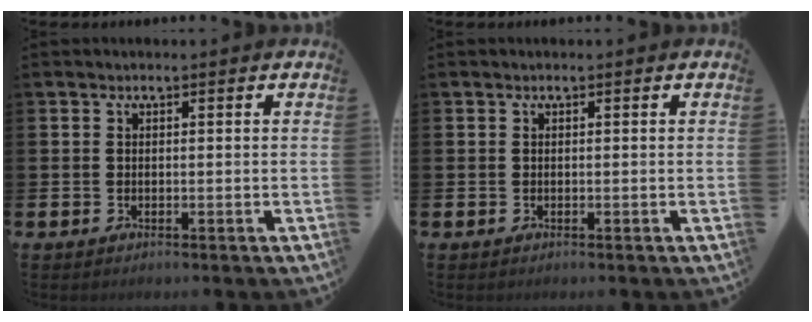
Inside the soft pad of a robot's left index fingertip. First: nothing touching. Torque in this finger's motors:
{"motor_torque": [0.00, 0.00, 0.00, 0.00]}